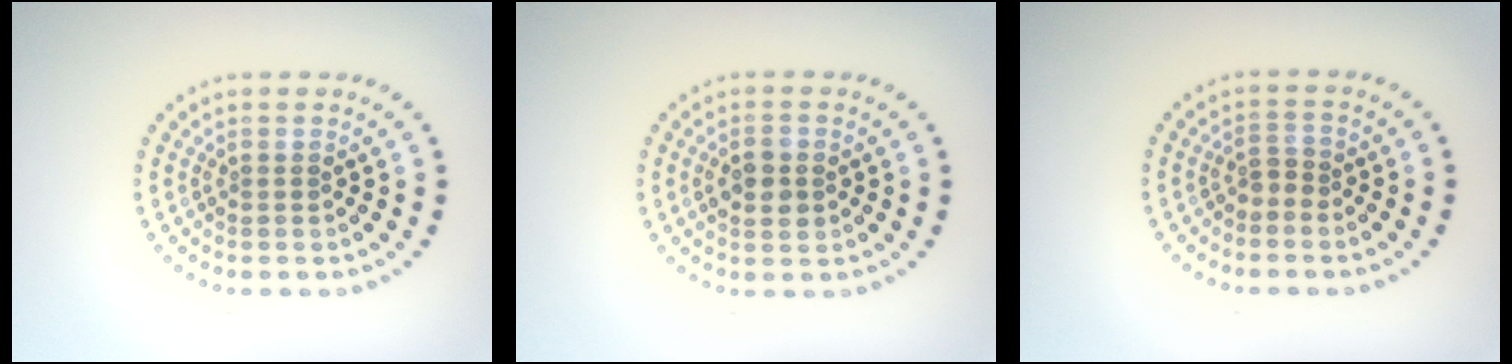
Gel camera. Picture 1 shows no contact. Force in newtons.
{"total": 2.8, "press": 2.8, "slide": 0.1}
{"total": 1.3, "press": 1.0, "slide": 0.8}